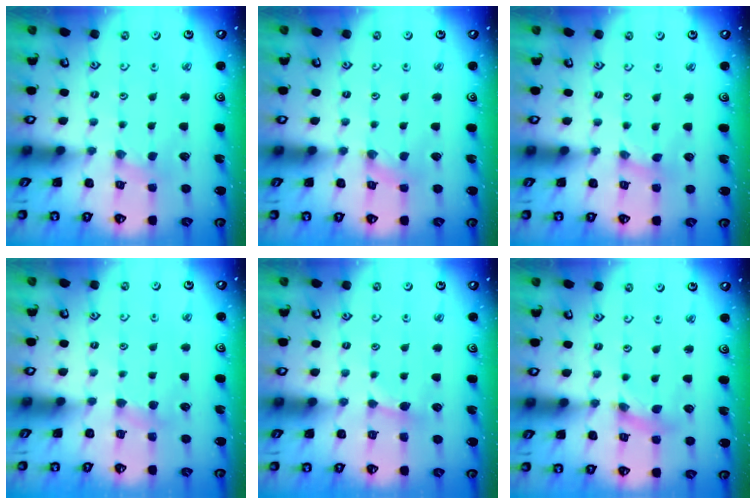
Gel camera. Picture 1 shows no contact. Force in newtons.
{"total": 0.0}
{"total": 0.0}
{"total": 3.7, "press": 3.7, "slide": 0.7}
{"total": 2.9, "press": 2.9, "slide": 0.4}
{"total": 3.0, "press": 3.0, "slide": 0.3}